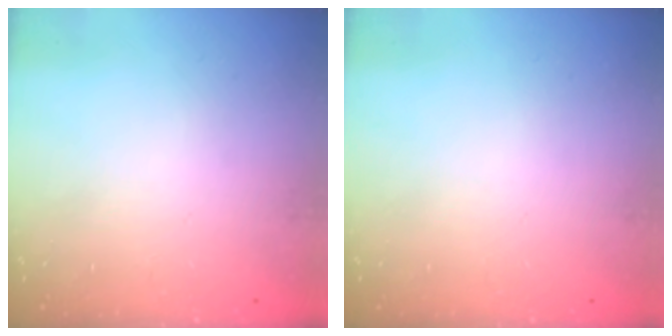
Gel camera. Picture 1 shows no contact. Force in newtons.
{"total": 0.0}